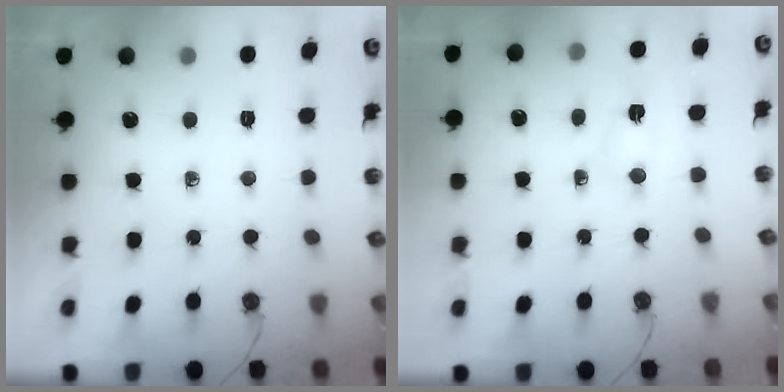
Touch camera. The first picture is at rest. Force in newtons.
{"total": 2.5, "press": 2.4, "slide": 0.5}